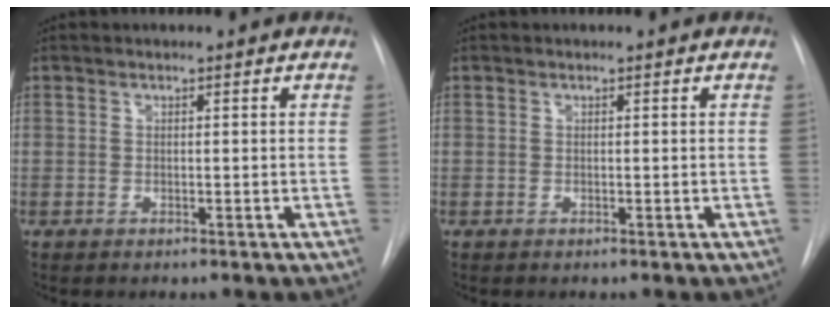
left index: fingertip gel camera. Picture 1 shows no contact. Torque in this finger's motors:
{"motor_torque": [-0.02, 0.02, 0.01, 0.00]}